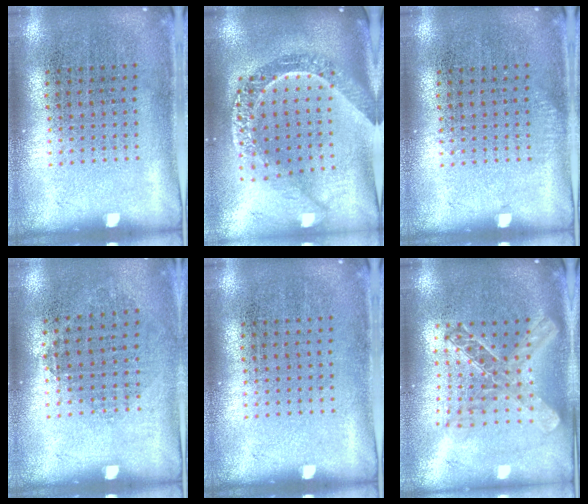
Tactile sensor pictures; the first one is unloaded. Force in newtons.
{"total": 2.7, "press": 2.2, "slide": 1.6}
{"total": 0.6, "press": 0.6, "slide": 0.2}
{"total": 0.8, "press": 0.8, "slide": 0.3}
{"total": 0.0}
{"total": 2.0, "press": 1.7, "slide": 1.1}